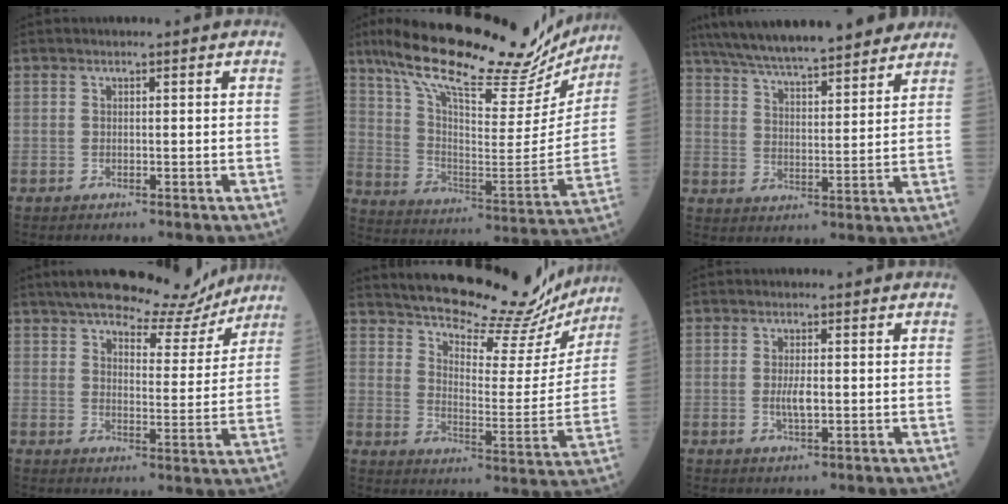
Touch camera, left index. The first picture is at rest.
{"total": 26.9, "force": [21.6, 7.0, 14.4], "torque": [-0.238, 0.006, 0.314]}
{"total": 21.2, "force": [18.2, 3.4, 10.4], "torque": [-0.176, 0.033, 0.270]}
{"total": 13.8, "force": [12.4, 3.0, 5.2], "torque": [-0.067, -0.005, 0.167]}
{"total": 23.0, "force": [20.9, 5.3, 8.0], "torque": [-0.117, -0.036, 0.270]}
{"total": 2.6, "force": [-0.2, 0.7, 2.5], "torque": [-0.054, -0.003, -0.002]}